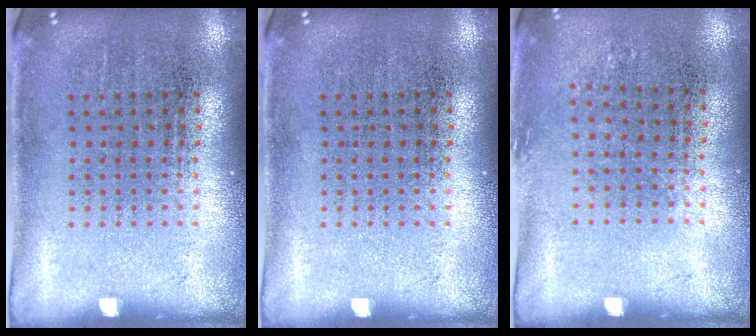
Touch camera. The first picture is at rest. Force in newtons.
{"total": 0.0}
{"total": 0.9, "press": 0.6, "slide": 0.6}